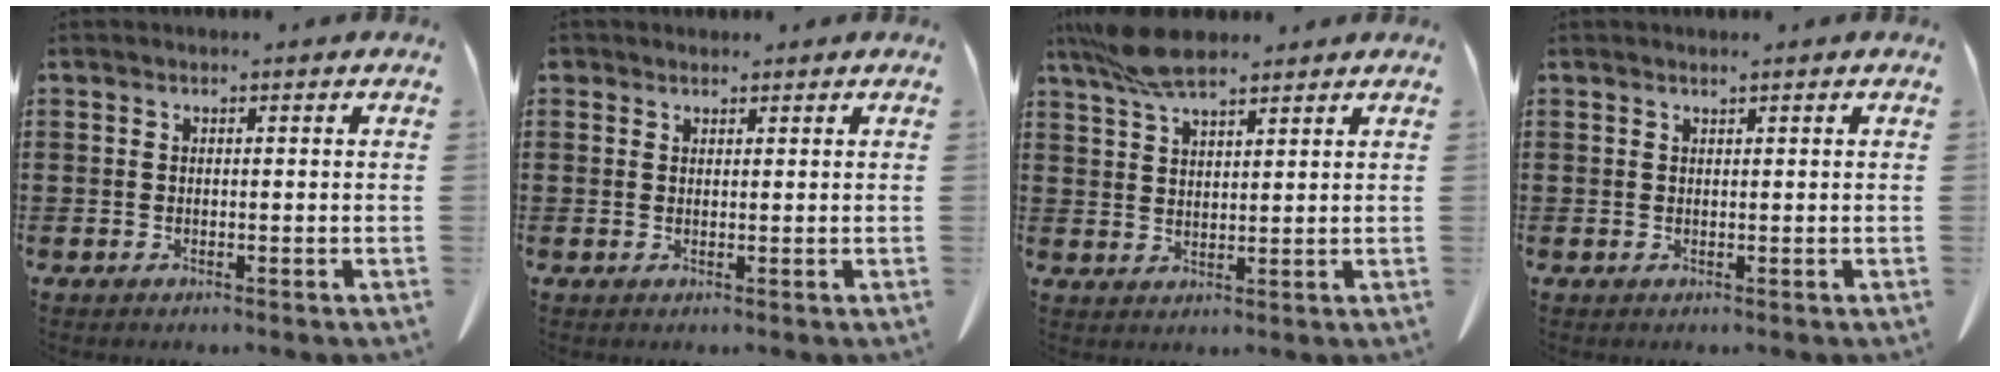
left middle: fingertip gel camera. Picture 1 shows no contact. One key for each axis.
{"total": 1.2, "fx": 1.1, "fy": 0.6, "fz": 0.1, "tx": -0.005, "ty": 0.002, "tz": 0.021}
{"total": 7.2, "fx": 5.5, "fy": 2.2, "fz": 4.1, "tx": -0.094, "ty": -0.004, "tz": 0.104}
{"total": 0.6, "fx": 0.5, "fy": -0.1, "fz": 0.2, "tx": -0.005, "ty": -0.003, "tz": 0.011}